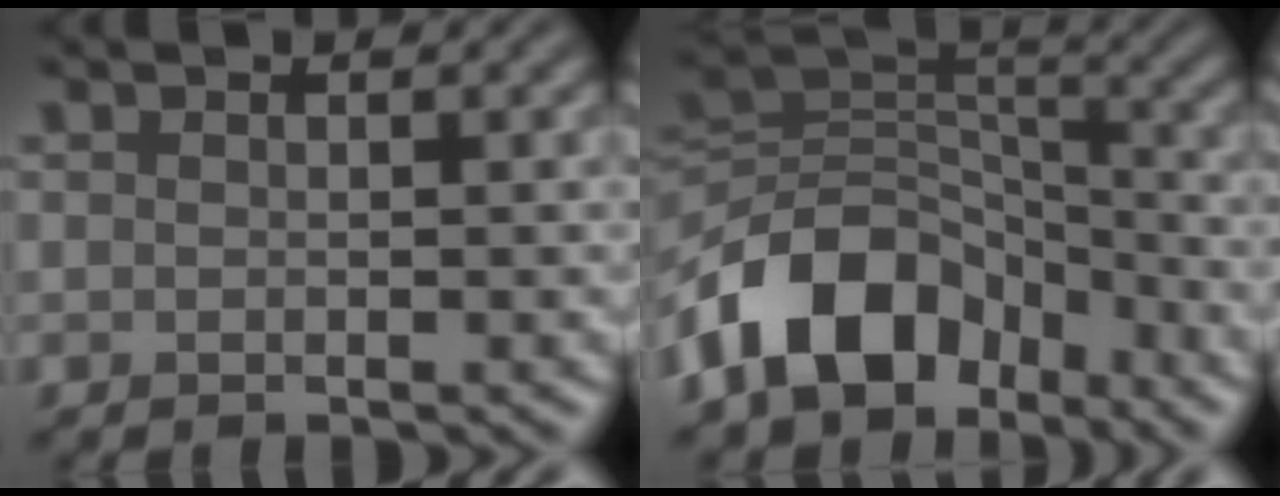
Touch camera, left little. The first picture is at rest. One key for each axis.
{"total": 9.9, "fx": -5.8, "fy": 6.3, "fz": 5.0, "tx": -0.079, "ty": 0.006, "tz": -0.121}